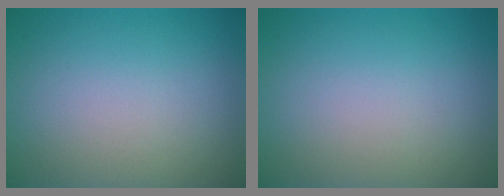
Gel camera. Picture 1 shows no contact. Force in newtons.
{"total": 0.0}